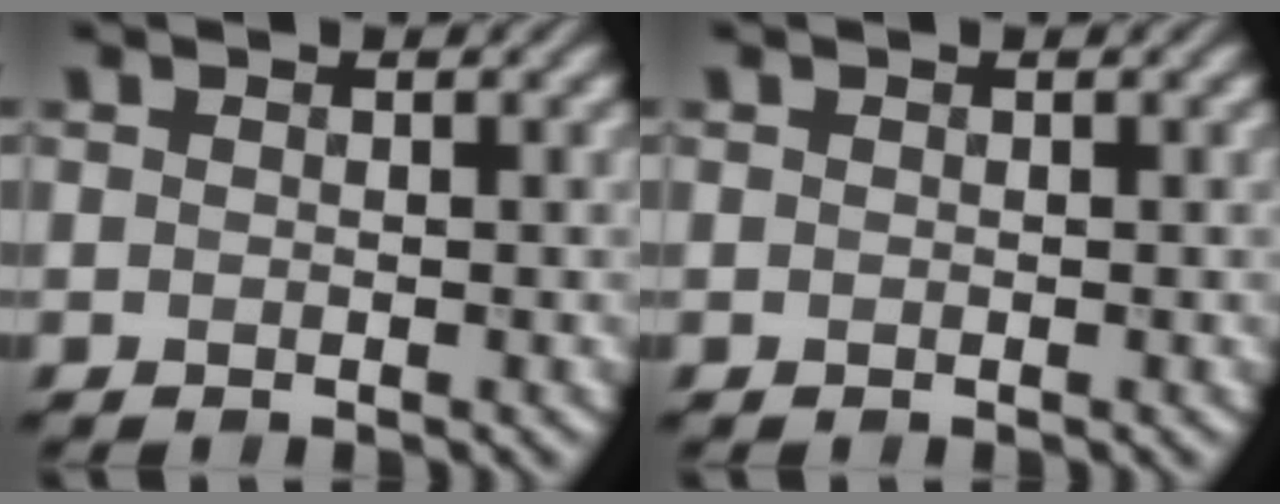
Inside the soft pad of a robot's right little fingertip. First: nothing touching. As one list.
[{"total": 0.0}]